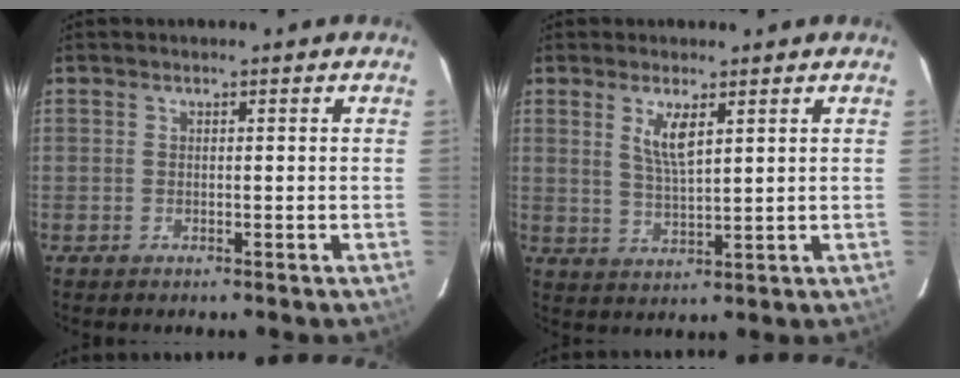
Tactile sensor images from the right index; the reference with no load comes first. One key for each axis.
{"total": 5.0, "fx": 2.3, "fy": 1.2, "fz": 4.3, "tx": -0.082, "ty": -0.006, "tz": 0.047}